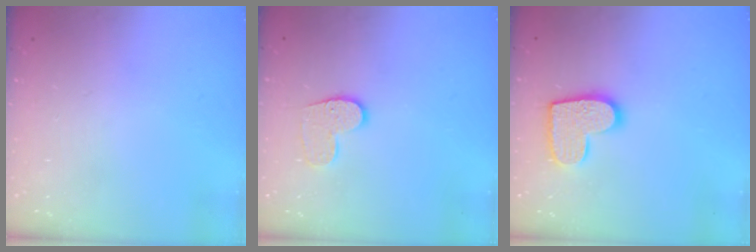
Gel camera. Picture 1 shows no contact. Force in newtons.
{"total": 8.2, "press": 8.2, "slide": 0.2}
{"total": 12.1, "press": 12.0, "slide": 0.6}